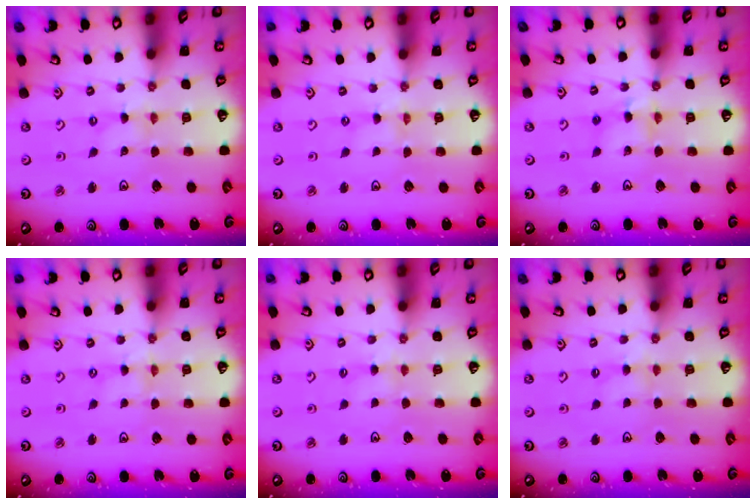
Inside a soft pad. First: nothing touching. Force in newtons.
{"total": 0.0}
{"total": 5.8, "press": 5.8, "slide": 0.5}
{"total": 0.0}
{"total": 2.8, "press": 2.8, "slide": 0.5}
{"total": 2.4, "press": 2.4, "slide": 0.5}